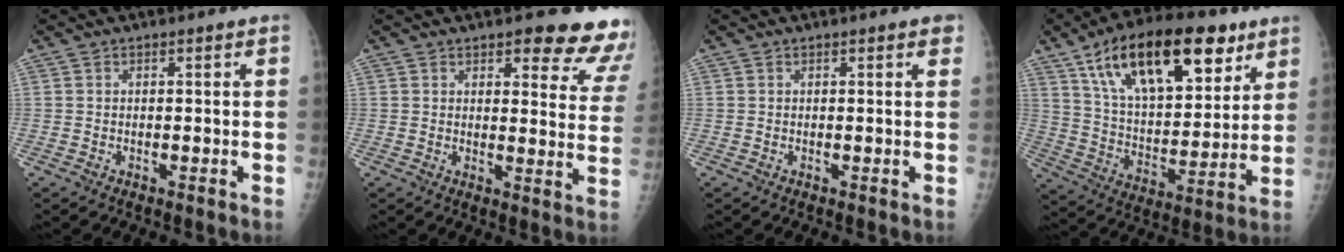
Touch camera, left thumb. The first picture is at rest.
{"total": 13.5, "force": [11.3, 4.4, 6.1], "torque": [-0.014, -0.073, 0.107]}
{"total": 1.4, "force": [0.8, 0.4, 1.1], "torque": [-0.013, 0.000, 0.007]}
{"total": 25.3, "force": [13.8, 11.7, 17.7], "torque": [-0.259, -0.028, 0.233]}